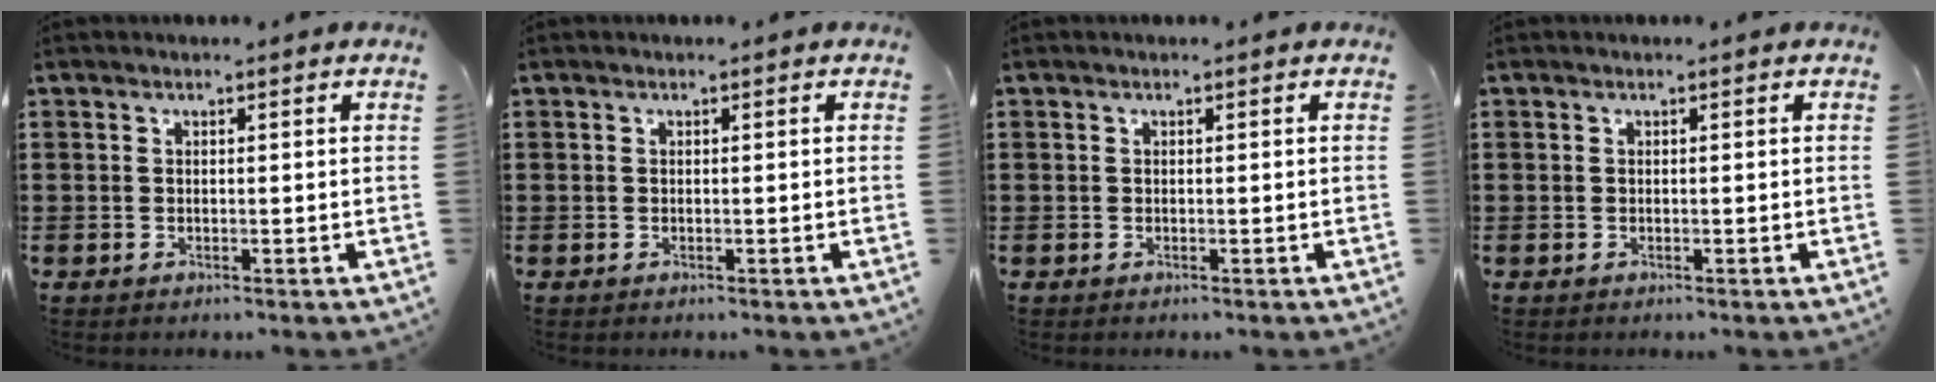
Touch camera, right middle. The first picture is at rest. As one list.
[{"total": 0.0}, {"total": 0.0}, {"total": 0.0}]